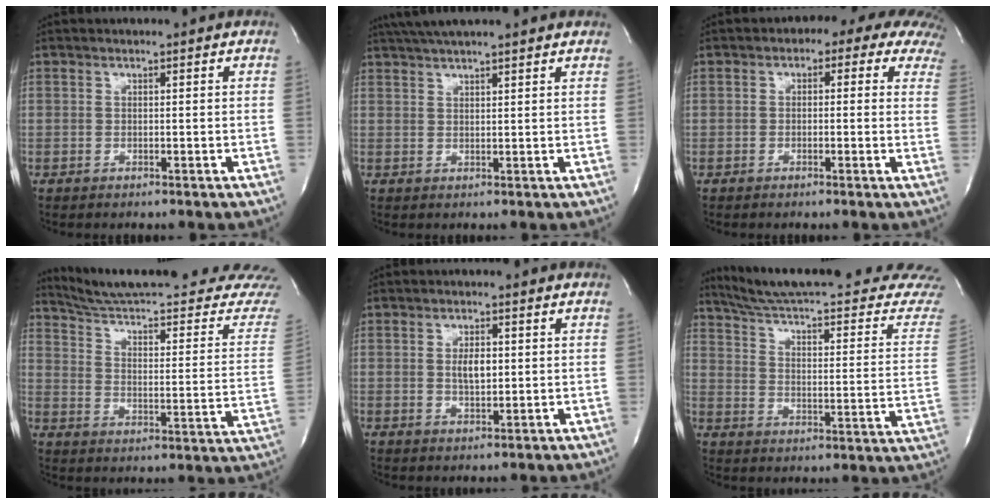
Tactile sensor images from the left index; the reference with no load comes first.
{"total": 9.1, "force": [7.8, 0.4, 4.8], "torque": [-0.083, 0.042, 0.110]}
{"total": 10.3, "force": [6.2, 4.7, 6.8], "torque": [-0.068, 0.030, 0.046]}
{"total": 26.7, "force": [25.1, -0.1, 9.1], "torque": [-0.129, -0.113, 0.323]}
{"total": 3.3, "force": [0.3, 1.3, 3.0], "torque": [-0.055, -0.001, 0.008]}
{"total": 27.2, "force": [25.0, 0.8, 10.8], "torque": [-0.160, -0.094, 0.319]}